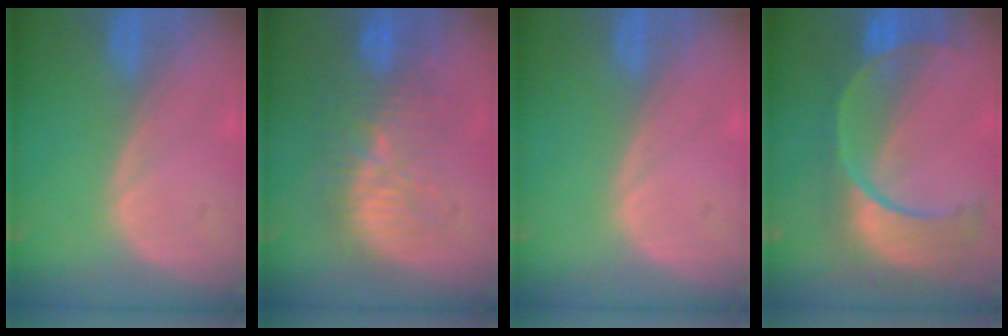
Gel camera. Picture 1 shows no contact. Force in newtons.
{"total": 9.6, "press": 9.0, "slide": 3.5}
{"total": 0.0}
{"total": 11.1, "press": 9.4, "slide": 6.0}